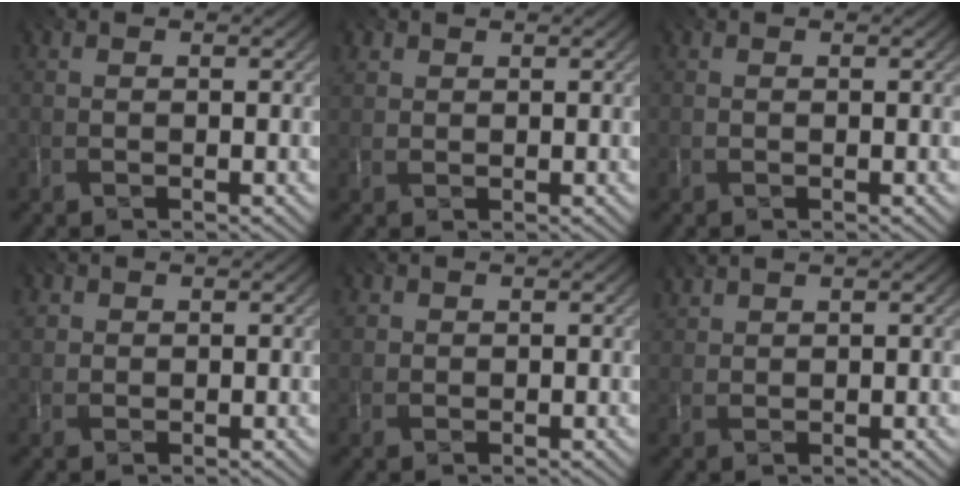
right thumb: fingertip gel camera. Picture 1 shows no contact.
{"total": 1.7, "force": [1.2, 1.2, 0.3], "torque": [-0.010, -0.003, 0.023]}
{"total": 0.0}
{"total": 1.6, "force": [0.8, 1.3, 0.2], "torque": [-0.009, -0.004, 0.017]}
{"total": 1.3, "force": [0.7, 1.1, 0.1], "torque": [-0.004, -0.004, 0.014]}
{"total": 2.1, "force": [2.0, 0.6, 0.3], "torque": [-0.013, -0.001, 0.038]}